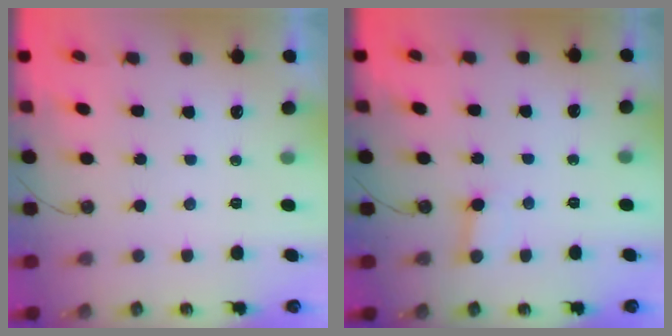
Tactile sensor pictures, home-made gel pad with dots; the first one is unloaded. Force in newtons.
{"total": 2.7, "press": 2.7, "slide": 0.2}